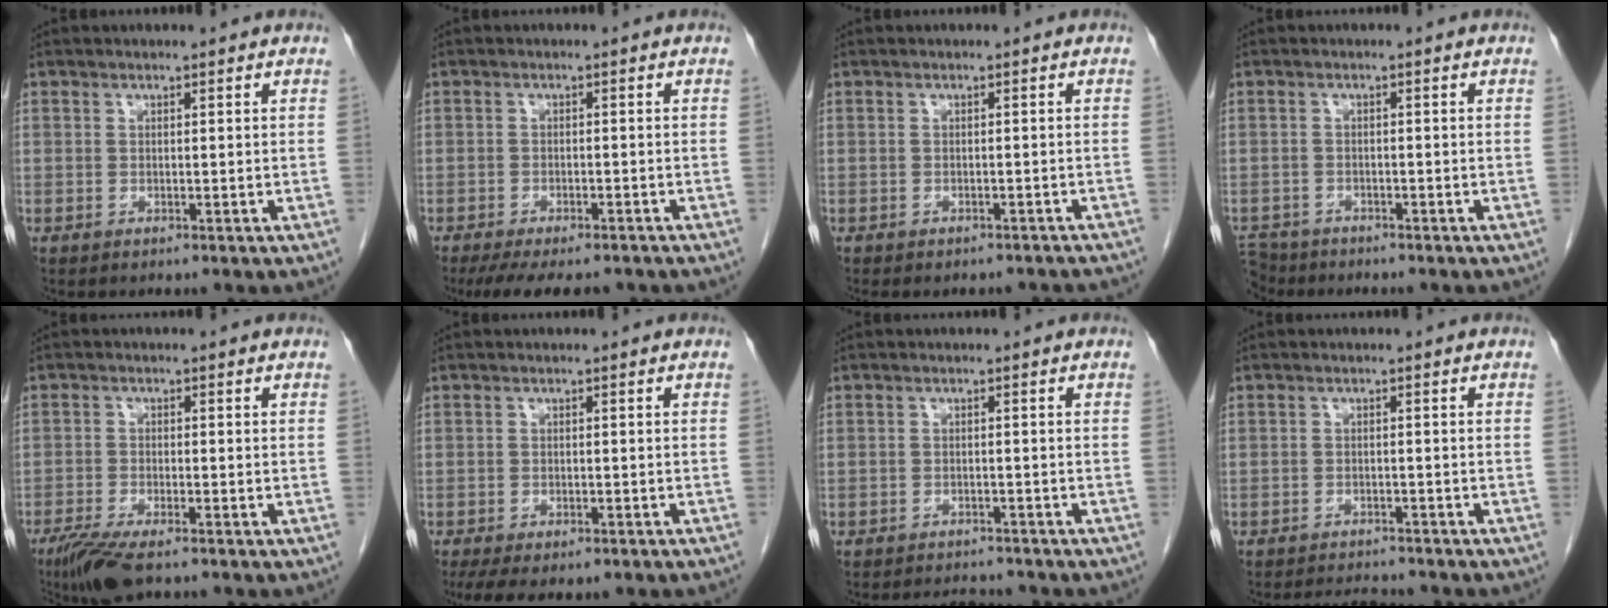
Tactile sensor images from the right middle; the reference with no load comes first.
{"total": 9.9, "force": [-8.1, 3.2, 4.8], "torque": [-0.072, -0.012, -0.111]}
{"total": 7.2, "force": [-6.4, 2.4, 2.3], "torque": [-0.026, 0.001, -0.068]}
{"total": 5.5, "force": [-5.0, 2.3, 0.2], "torque": [-0.009, -0.003, -0.092]}
{"total": 6.8, "force": [-5.0, 1.3, 4.4], "torque": [-0.081, -0.017, -0.088]}
{"total": 9.1, "force": [-7.0, 2.9, 5.0], "torque": [-0.075, -0.005, -0.093]}
{"total": 5.8, "force": [-5.6, 1.2, 1.2], "torque": [-0.018, -0.005, -0.074]}
{"total": 5.7, "force": [-5.5, 0.8, 1.2], "torque": [-0.020, -0.008, -0.080]}